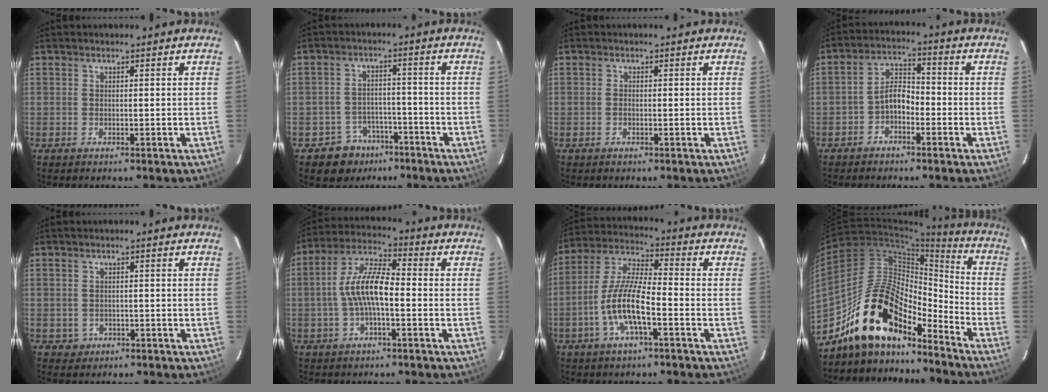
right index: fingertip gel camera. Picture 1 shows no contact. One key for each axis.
{"total": 7.1, "fx": -4.7, "fy": 5.3, "fz": 0.4, "tx": -0.021, "ty": 0.028, "tz": -0.064}
{"total": 0.7, "fx": -0.2, "fy": 0.3, "fz": 0.6, "tx": -0.013, "ty": 0.002, "tz": -0.006}
{"total": 5.0, "fx": -2.6, "fy": 2.9, "fz": 3.2, "tx": -0.062, "ty": 0.019, "tz": -0.047}
{"total": 2.2, "fx": -0.6, "fy": 2.0, "fz": 0.4, "tx": -0.009, "ty": 0.002, "tz": 0.001}
{"total": 9.7, "fx": -1.7, "fy": 3.1, "fz": 9.1, "tx": -0.189, "ty": 0.016, "tz": -0.033}
{"total": 11.3, "fx": -4.3, "fy": 2.8, "fz": 10.0, "tx": -0.213, "ty": 0.000, "tz": -0.082}
{"total": 17.7, "fx": -14.3, "fy": 7.0, "fz": 7.8, "tx": -0.143, "ty": 0.027, "tz": -0.256}